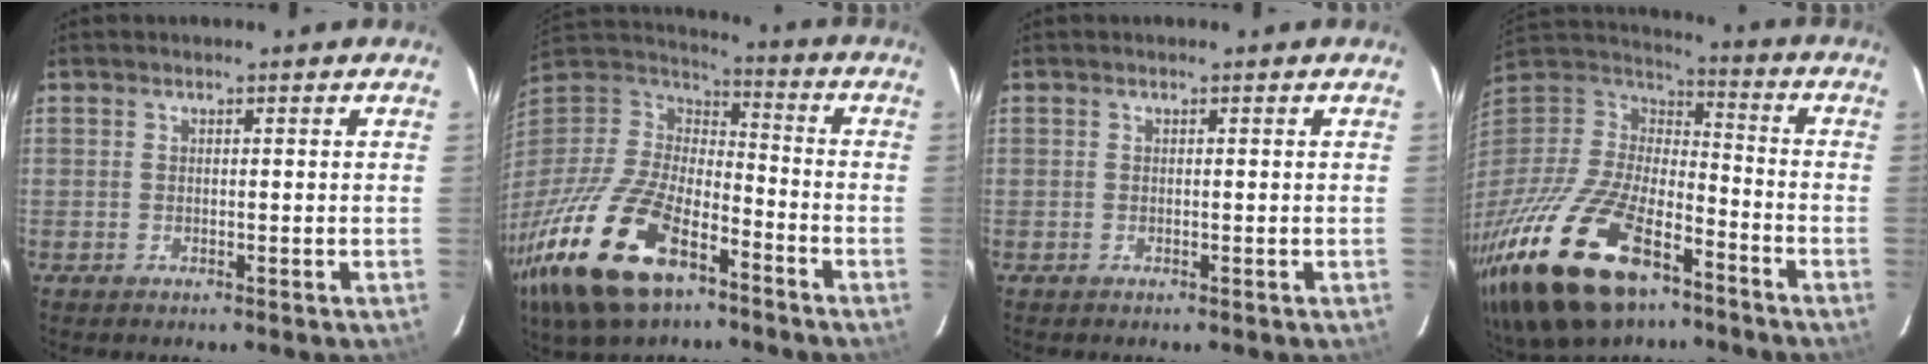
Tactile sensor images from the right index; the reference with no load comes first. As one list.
[{"total": 28.5, "force": [-16.9, 13.3, 18.8], "torque": [-0.409, -0.042, -0.297]}, {"total": 0.0}, {"total": 32.5, "force": [-20.0, 15.0, 20.8], "torque": [-0.448, -0.042, -0.334]}]